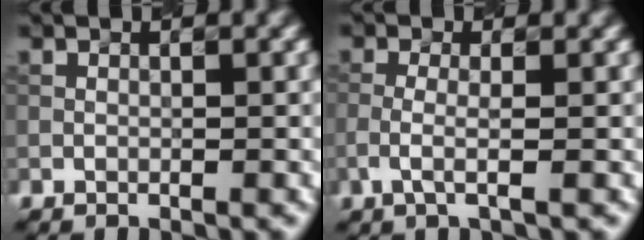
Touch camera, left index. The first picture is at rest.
{"total": 1.6, "force": [-0.6, 0.4, 1.5], "torque": [-0.038, 0.002, -0.014]}